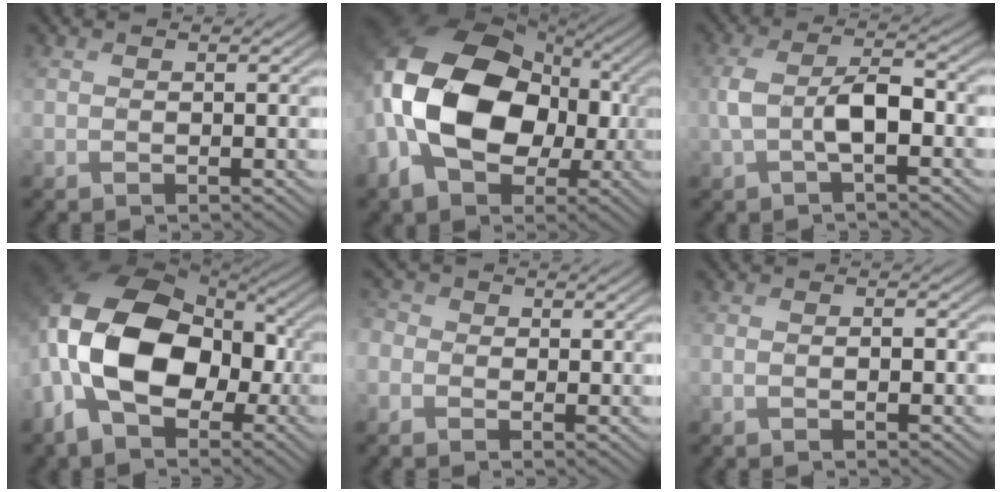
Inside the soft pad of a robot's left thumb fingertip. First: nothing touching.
{"total": 18.8, "force": [-2.4, 13.1, 13.2], "torque": [-0.268, -0.006, -0.058]}
{"total": 5.5, "force": [-1.1, 2.4, 4.9], "torque": [-0.114, 0.006, -0.024]}
{"total": 15.9, "force": [-3.5, 10.1, 11.7], "torque": [-0.251, -0.013, -0.073]}
{"total": 3.2, "force": [-0.9, 2.9, 1.1], "torque": [-0.040, 0.002, -0.028]}
{"total": 1.5, "force": [-0.6, 0.8, 1.2], "torque": [-0.018, 0.005, -0.009]}